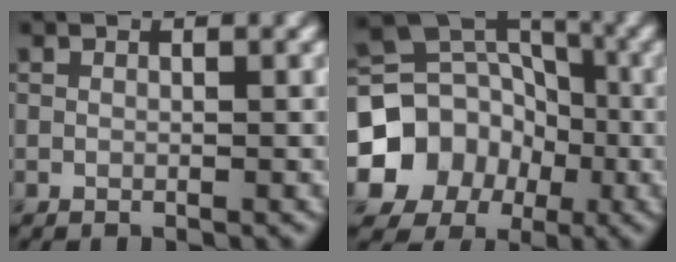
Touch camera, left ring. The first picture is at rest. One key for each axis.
{"total": 9.5, "fx": -3.3, "fy": 8.3, "fz": 3.2, "tx": -0.061, "ty": 0.007, "tz": -0.075}